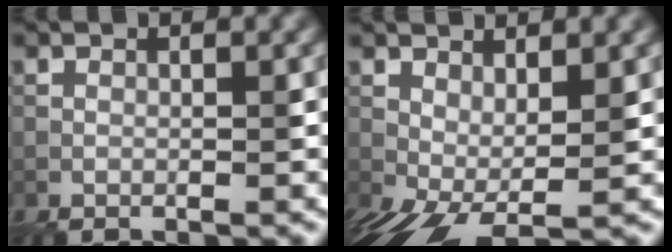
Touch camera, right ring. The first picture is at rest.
{"total": 6.4, "force": [-1.0, 3.1, 5.5], "torque": [-0.105, -0.023, -0.001]}